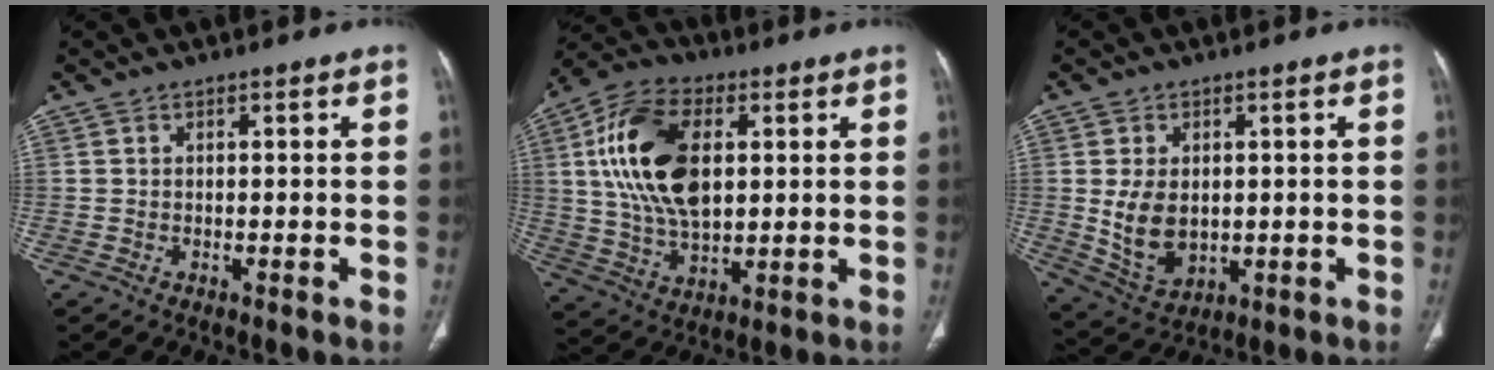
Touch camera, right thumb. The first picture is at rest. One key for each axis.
{"total": 18.7, "fx": 3.9, "fy": 10.9, "fz": 14.6, "tx": -0.265, "ty": 0.004, "tz": 0.073}
{"total": 8.9, "fx": 0.3, "fy": 6.1, "fz": 6.5, "tx": -0.106, "ty": -0.011, "tz": 0.027}